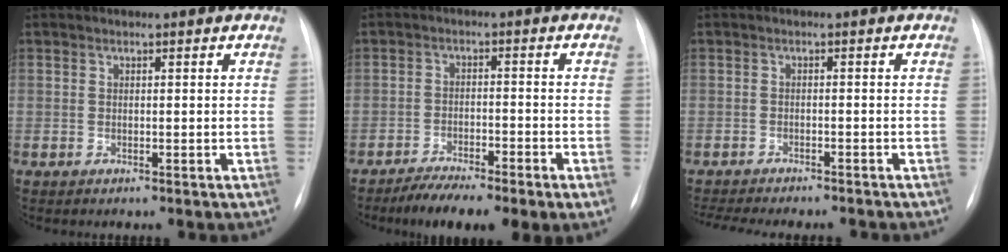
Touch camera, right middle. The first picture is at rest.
{"total": 8.1, "force": [-5.6, 1.1, 5.7], "torque": [-0.097, -0.010, -0.094]}
{"total": 13.1, "force": [-11.7, 2.9, 5.2], "torque": [-0.096, -0.010, -0.153]}